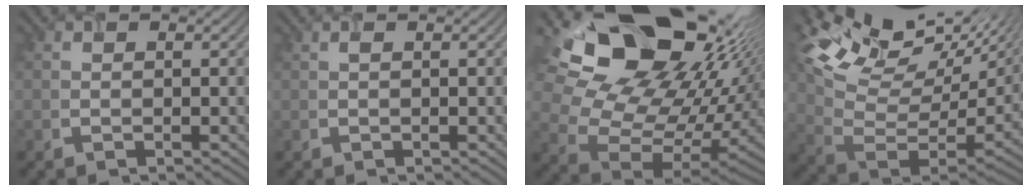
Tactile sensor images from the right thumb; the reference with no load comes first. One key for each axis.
{"total": 0.6, "fx": 0.2, "fy": 0.1, "fz": 0.5, "tx": -0.013, "ty": 0.005, "tz": 0.005}
{"total": 20.1, "fx": 10.3, "fy": 12.5, "fz": 11.9, "tx": -0.220, "ty": 0.008, "tz": 0.192}
{"total": 17.3, "fx": 11.1, "fy": 7.2, "fz": 11.2, "tx": -0.232, "ty": 0.020, "tz": 0.186}